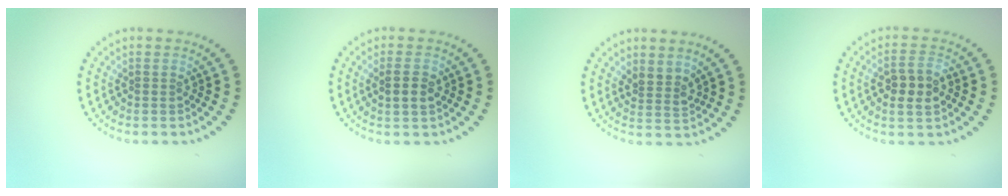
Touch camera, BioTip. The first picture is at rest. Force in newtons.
{"total": 2.2, "press": 2.1, "slide": 0.5}
{"total": 1.8, "press": 1.3, "slide": 1.2}
{"total": 3.1, "press": 3.1, "slide": 0.7}